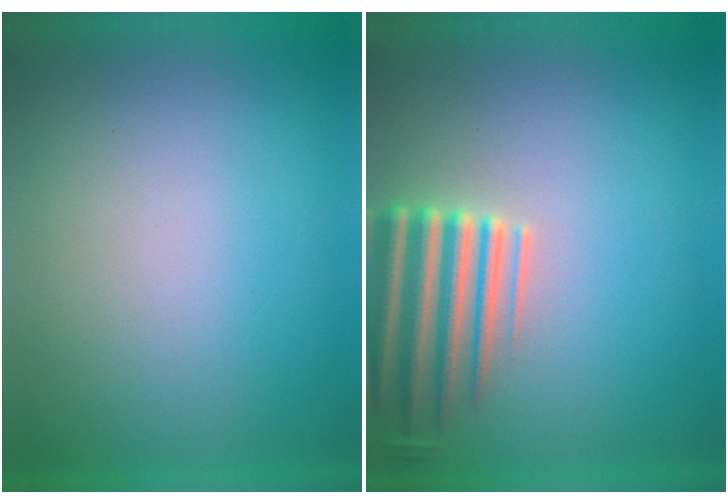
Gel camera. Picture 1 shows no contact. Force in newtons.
{"total": 6.0}